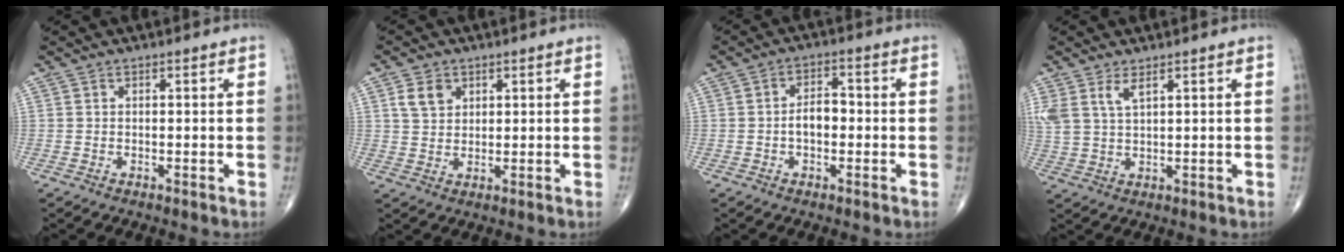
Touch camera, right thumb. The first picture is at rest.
{"total": 4.6, "force": [2.0, 3.4, 2.3], "torque": [-0.030, -0.005, 0.041]}
{"total": 5.8, "force": [-0.9, 3.2, 4.8], "torque": [-0.077, 0.024, -0.022]}
{"total": 5.1, "force": [2.9, 1.9, 3.8], "torque": [-0.089, -0.006, 0.066]}